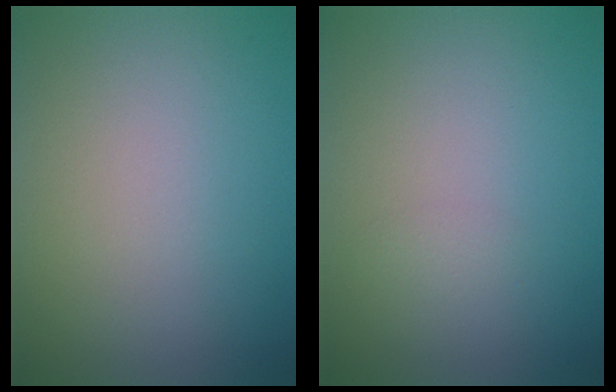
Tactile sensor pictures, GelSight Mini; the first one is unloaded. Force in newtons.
{"total": 0.6, "press": 0.6, "slide": 0.0}